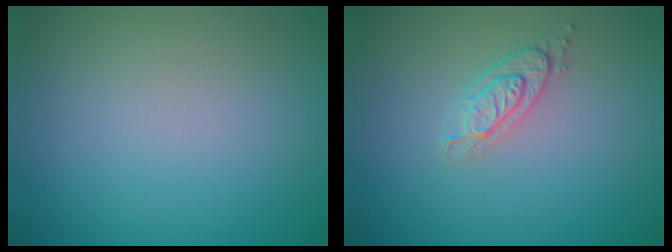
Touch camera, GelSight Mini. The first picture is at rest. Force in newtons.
{"total": 2.1, "press": 1.9, "slide": 0.9}